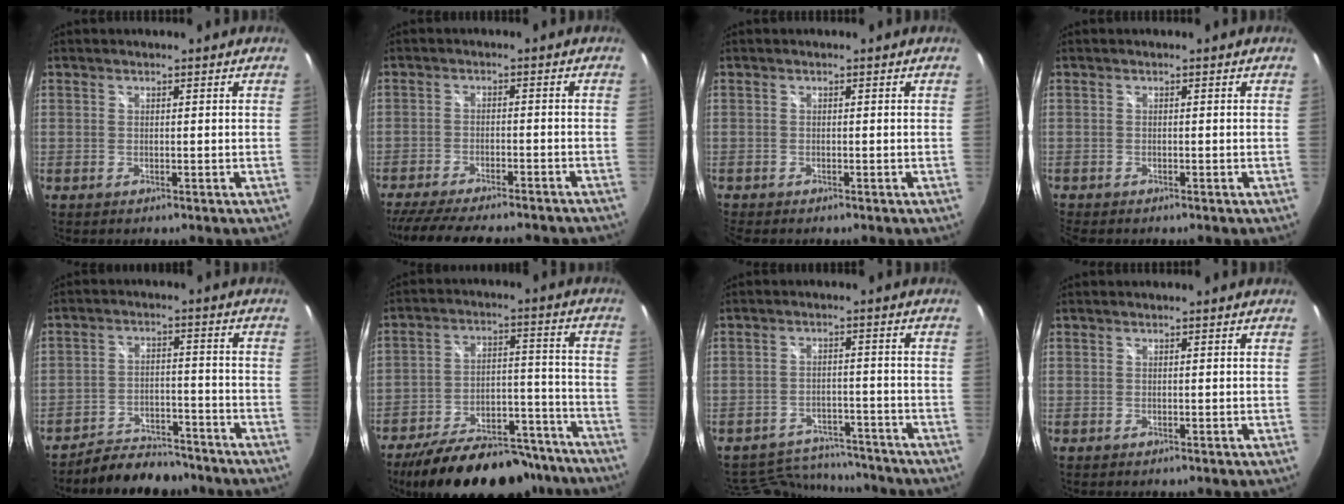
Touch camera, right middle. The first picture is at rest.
{"total": 20.1, "force": [-17.1, 4.6, 9.4], "torque": [-0.188, -0.032, -0.243]}
{"total": 1.0, "force": [-0.9, 0.1, 0.3], "torque": [-0.008, -0.007, -0.018]}
{"total": 1.6, "force": [-1.5, 0.4, 0.4], "torque": [-0.010, -0.012, -0.028]}
{"total": 9.4, "force": [-8.5, 3.1, 2.4], "torque": [-0.064, 0.008, -0.123]}
{"total": 25.3, "force": [-20.4, 10.1, 11.0], "torque": [-0.196, 0.015, -0.266]}
{"total": 12.9, "force": [-11.7, 4.8, 2.8], "torque": [-0.075, 0.018, -0.156]}
{"total": 0.0}